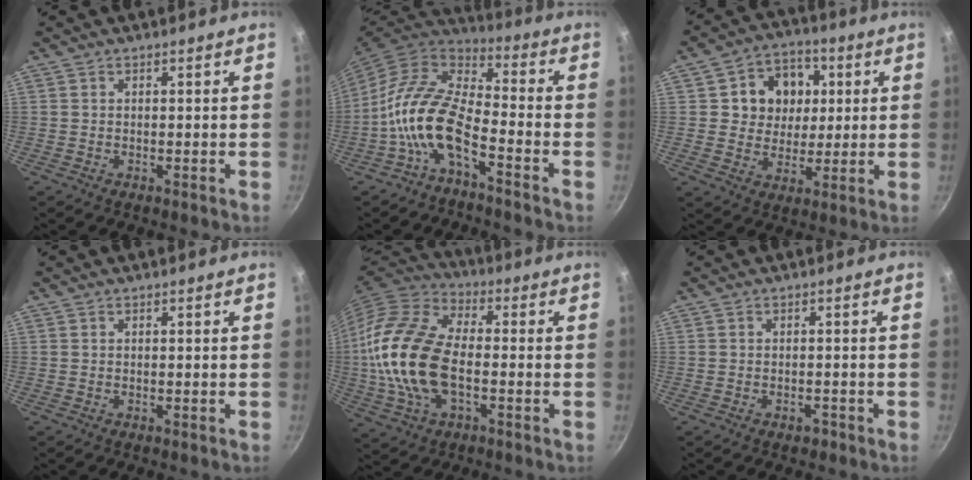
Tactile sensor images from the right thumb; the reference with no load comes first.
{"total": 13.5, "force": [-5.4, 6.4, 10.6], "torque": [-0.199, 0.052, -0.118]}
{"total": 11.8, "force": [2.6, 10.2, 5.4], "torque": [-0.048, 0.000, 0.036]}
{"total": 0.0}
{"total": 19.8, "force": [-2.1, 11.4, 16.0], "torque": [-0.313, 0.029, -0.051]}
{"total": 1.4, "force": [-0.9, 0.9, 0.6], "torque": [-0.004, 0.011, -0.009]}